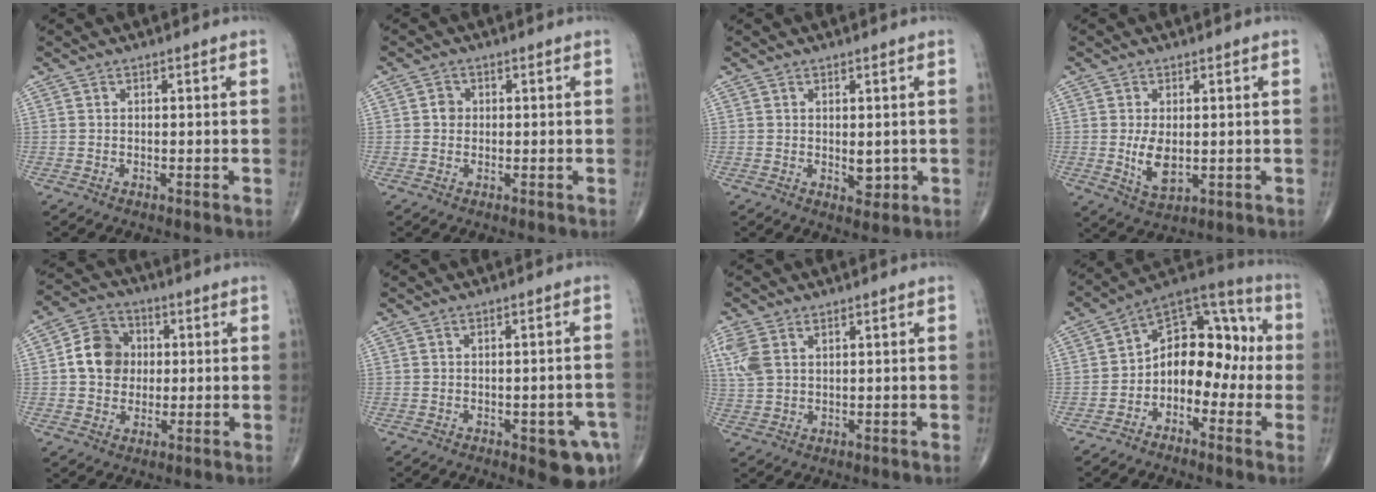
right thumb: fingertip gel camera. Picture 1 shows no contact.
{"total": 1.9, "force": [0.1, 1.7, 0.8], "torque": [-0.003, 0.004, -0.002]}
{"total": 3.0, "force": [-0.1, 1.7, 2.5], "torque": [-0.026, -0.007, 0.004]}
{"total": 6.0, "force": [-0.2, 3.3, 5.0], "torque": [-0.088, -0.014, 0.006]}
{"total": 9.5, "force": [0.8, 8.1, 5.0], "torque": [-0.061, 0.012, 0.004]}
{"total": 7.5, "force": [-3.2, 2.8, 6.1], "torque": [-0.055, 0.010, -0.033]}
{"total": 6.0, "force": [2.2, 3.5, 4.3], "torque": [-0.120, 0.009, 0.052]}
{"total": 14.0, "force": [-2.2, 9.4, 10.2], "torque": [-0.107, 0.063, -0.052]}